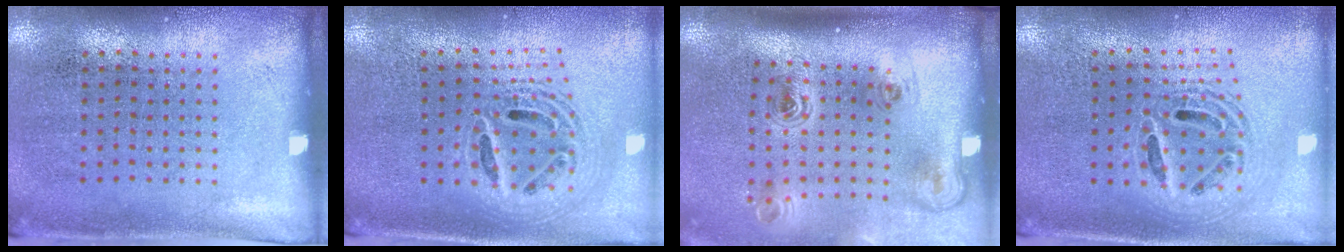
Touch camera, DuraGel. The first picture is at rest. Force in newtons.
{"total": 2.1, "press": 1.7, "slide": 1.3}
{"total": 2.2, "press": 1.4, "slide": 1.7}
{"total": 1.9, "press": 1.5, "slide": 1.1}